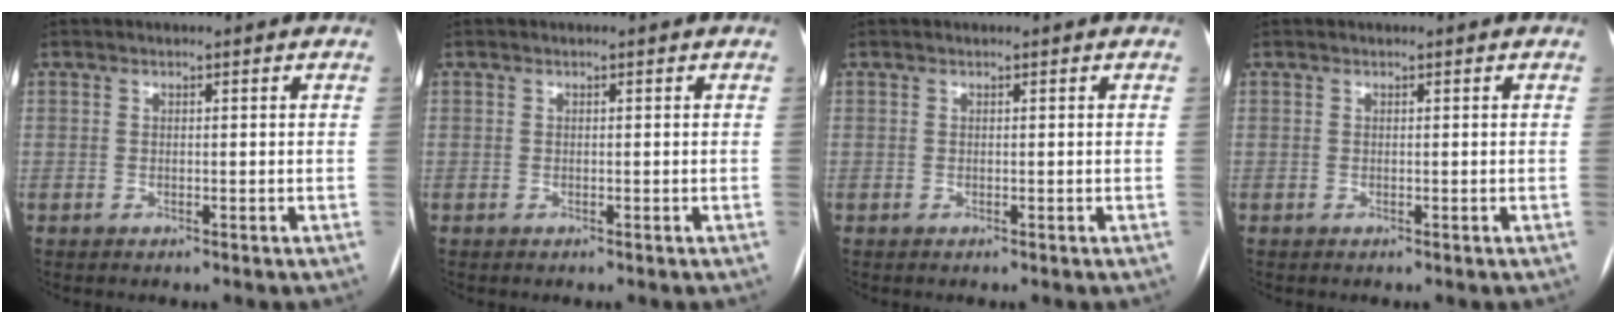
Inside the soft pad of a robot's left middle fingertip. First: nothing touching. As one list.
[{"total": 0.0}, {"total": 0.0}, {"total": 0.0}]